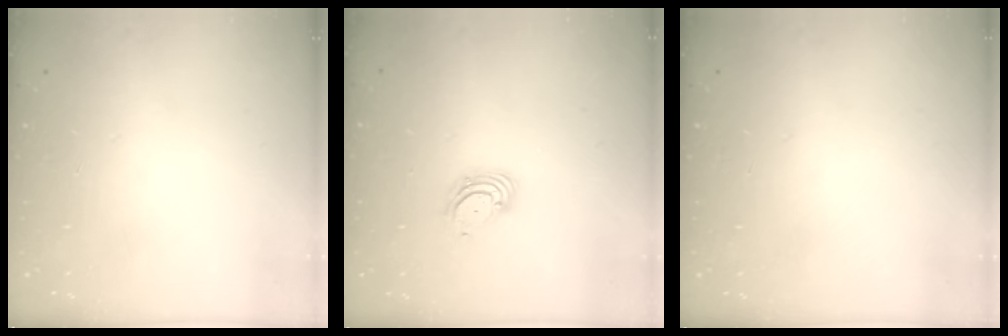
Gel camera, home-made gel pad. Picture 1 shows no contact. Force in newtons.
{"total": 3.9, "press": 3.9, "slide": 0.2}
{"total": 0.0}